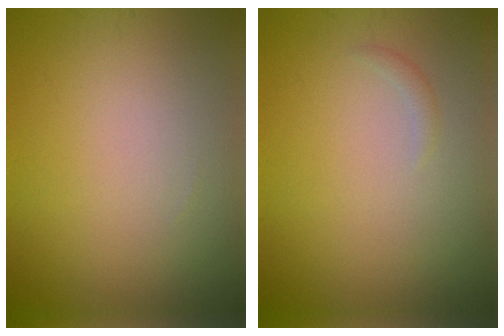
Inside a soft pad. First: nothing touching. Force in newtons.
{"total": 0.7, "press": 0.7, "slide": 0.0}